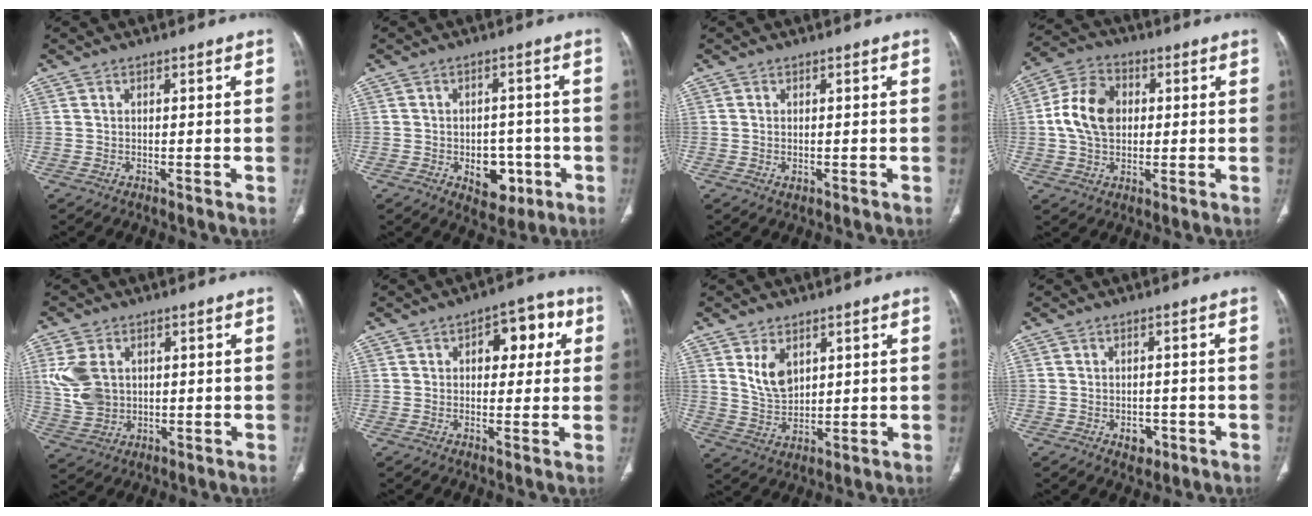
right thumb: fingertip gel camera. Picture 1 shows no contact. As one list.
[{"total": 7.8, "force": [-2.6, 5.4, 4.9], "torque": [-0.027, 0.018, -0.025]}, {"total": 0.8, "force": [-0.2, 0.5, 0.6], "torque": [-0.014, -0.002, -0.001]}, {"total": 11.4, "force": [0.9, 8.3, 7.7], "torque": [-0.128, 0.016, 0.011]}, {"total": 9.3, "force": [2.0, 7.0, 5.8], "torque": [-0.115, -0.003, 0.050]}, {"total": 8.4, "force": [2.4, 5.1, 6.2], "torque": [-0.038, 0.013, 0.026]}, {"total": 6.7, "force": [3.0, 4.2, 4.2], "torque": [-0.062, -0.022, 0.066]}, {"total": 3.1, "force": [-1.3, 2.3, 1.6], "torque": [-0.006, 0.005, -0.012]}]